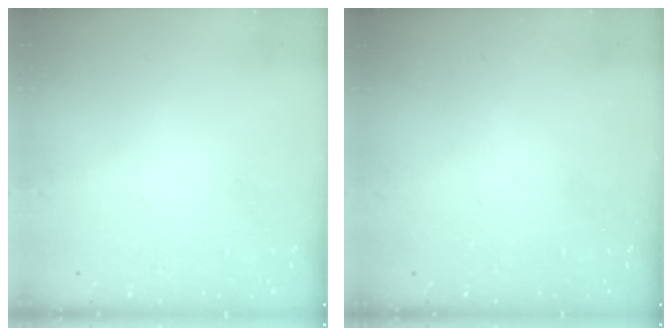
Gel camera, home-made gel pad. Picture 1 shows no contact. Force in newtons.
{"total": 0.0}